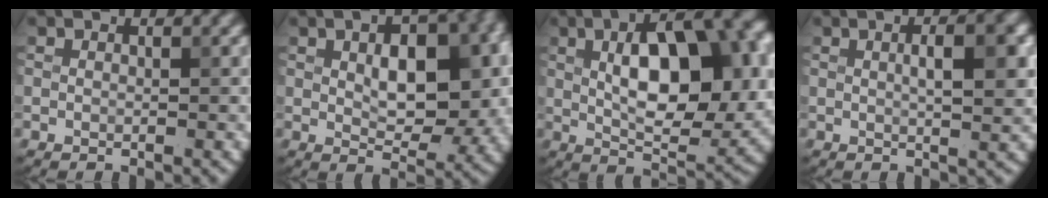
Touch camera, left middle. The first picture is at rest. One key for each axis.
{"total": 8.7, "fx": 1.2, "fy": 4.4, "fz": 7.4, "tx": -0.111, "ty": 0.006, "tz": 0.025}
{"total": 11.0, "fx": 2.1, "fy": 4.9, "fz": 9.7, "tx": -0.138, "ty": 0.013, "tz": 0.036}
{"total": 4.4, "fx": 0.9, "fy": 1.2, "fz": 4.2, "tx": -0.061, "ty": 0.008, "tz": 0.019}